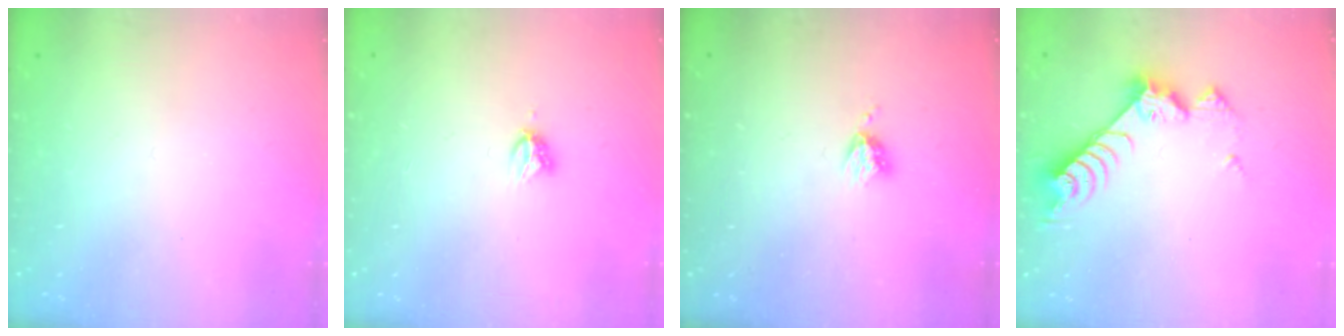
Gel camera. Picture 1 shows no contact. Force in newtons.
{"total": 3.9, "press": 3.9, "slide": 0.4}
{"total": 3.3, "press": 3.3, "slide": 0.4}
{"total": 8.4, "press": 8.3, "slide": 0.7}